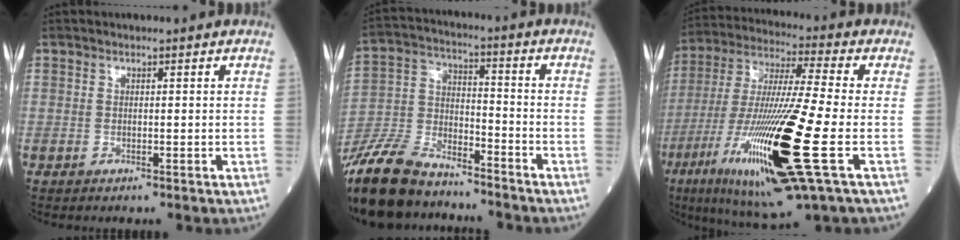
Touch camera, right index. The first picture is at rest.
{"total": 17.4, "force": [-15.0, 5.4, 7.2], "torque": [-0.163, -0.007, -0.276]}
{"total": 22.8, "force": [-7.6, 1.0, 21.5], "torque": [-0.438, -0.047, -0.138]}